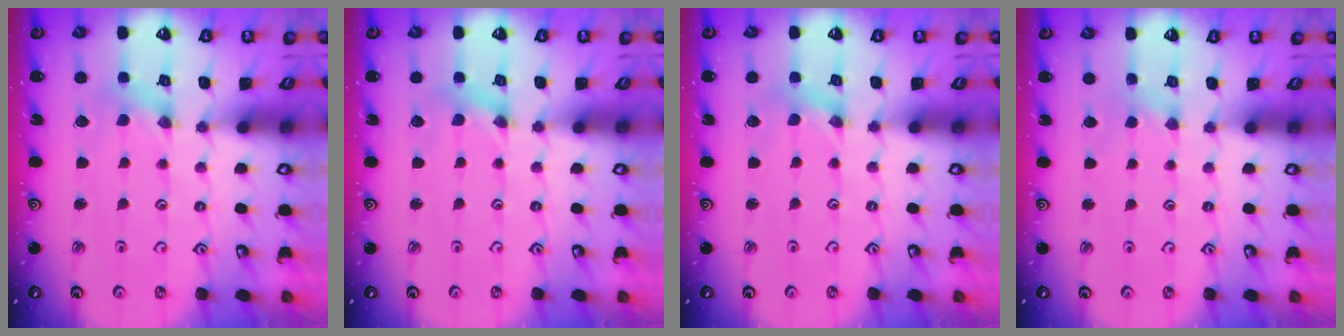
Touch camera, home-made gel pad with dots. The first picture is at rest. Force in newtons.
{"total": 2.0, "press": 2.0, "slide": 0.3}
{"total": 1.5, "press": 1.5, "slide": 0.1}
{"total": 1.2, "press": 1.2, "slide": 0.3}